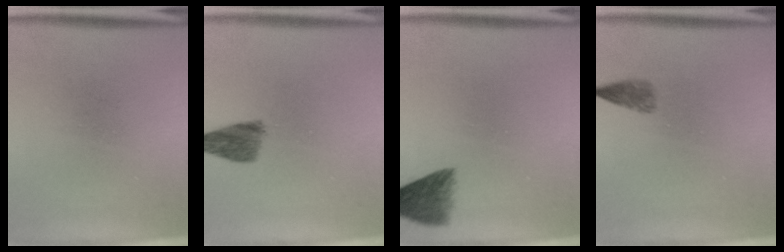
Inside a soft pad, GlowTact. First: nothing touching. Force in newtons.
{"total": 4.2}
{"total": 5.0}
{"total": 1.8}